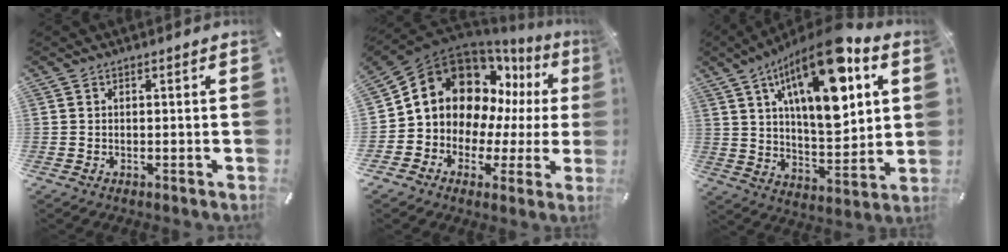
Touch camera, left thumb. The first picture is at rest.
{"total": 14.6, "force": [5.4, 12.1, 6.2], "torque": [-0.108, -0.047, 0.106]}
{"total": 21.8, "force": [10.3, 9.4, 16.7], "torque": [-0.284, -0.049, 0.159]}